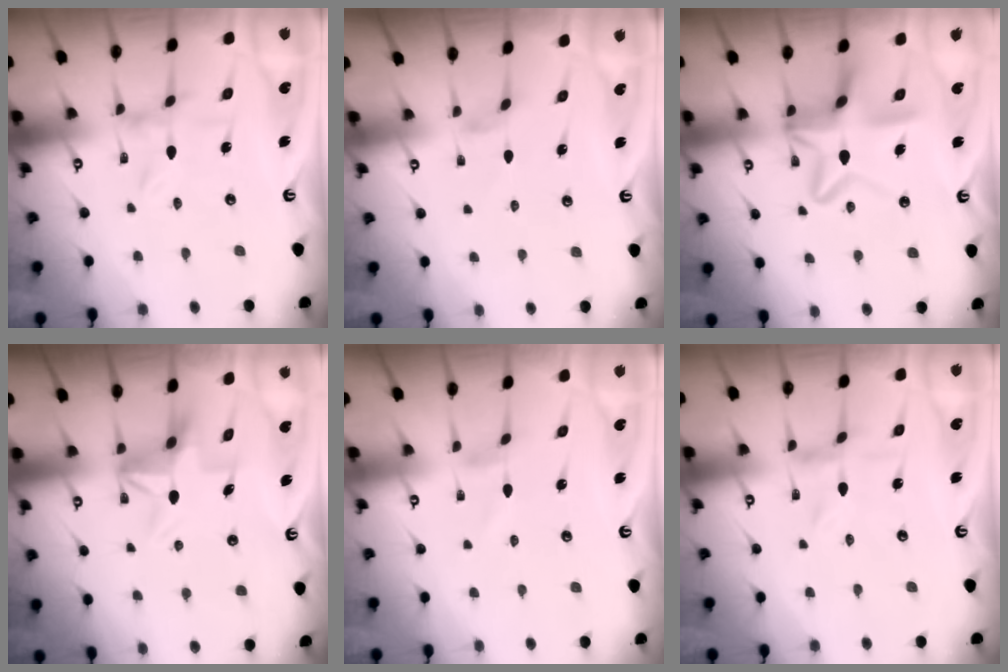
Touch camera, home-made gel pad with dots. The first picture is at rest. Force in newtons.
{"total": 1.1, "press": 1.1, "slide": 0.3}
{"total": 12.9, "press": 12.8, "slide": 1.3}
{"total": 5.6, "press": 5.6, "slide": 0.3}
{"total": 0.7, "press": 0.7, "slide": 0.2}
{"total": 0.0}